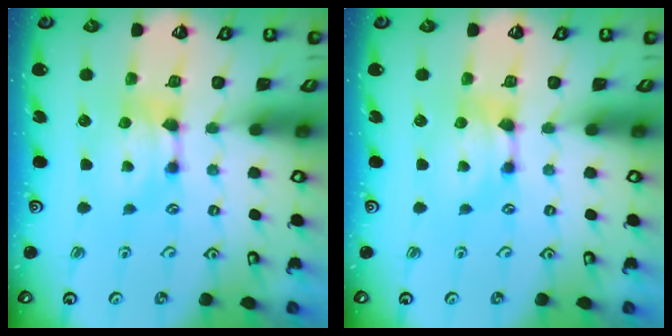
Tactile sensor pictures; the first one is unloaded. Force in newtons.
{"total": 0.0}